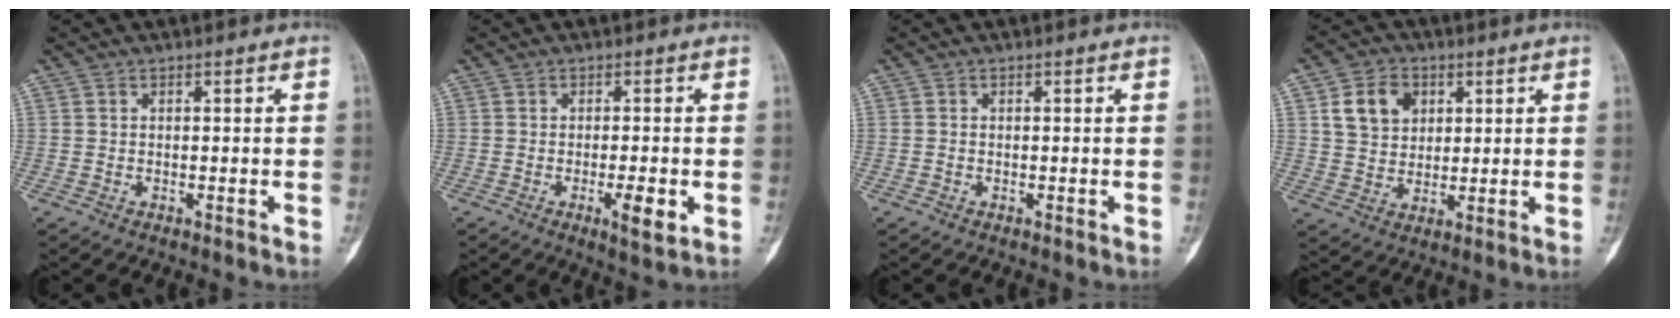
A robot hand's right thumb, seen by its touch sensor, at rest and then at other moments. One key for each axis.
{"total": 4.5, "fx": -1.4, "fy": 1.0, "fz": 4.2, "tx": -0.066, "ty": -0.008, "tz": -0.021}
{"total": 0.0}
{"total": 8.9, "fx": 3.1, "fy": 6.9, "fz": 4.6, "tx": -0.053, "ty": -0.006, "tz": 0.059}